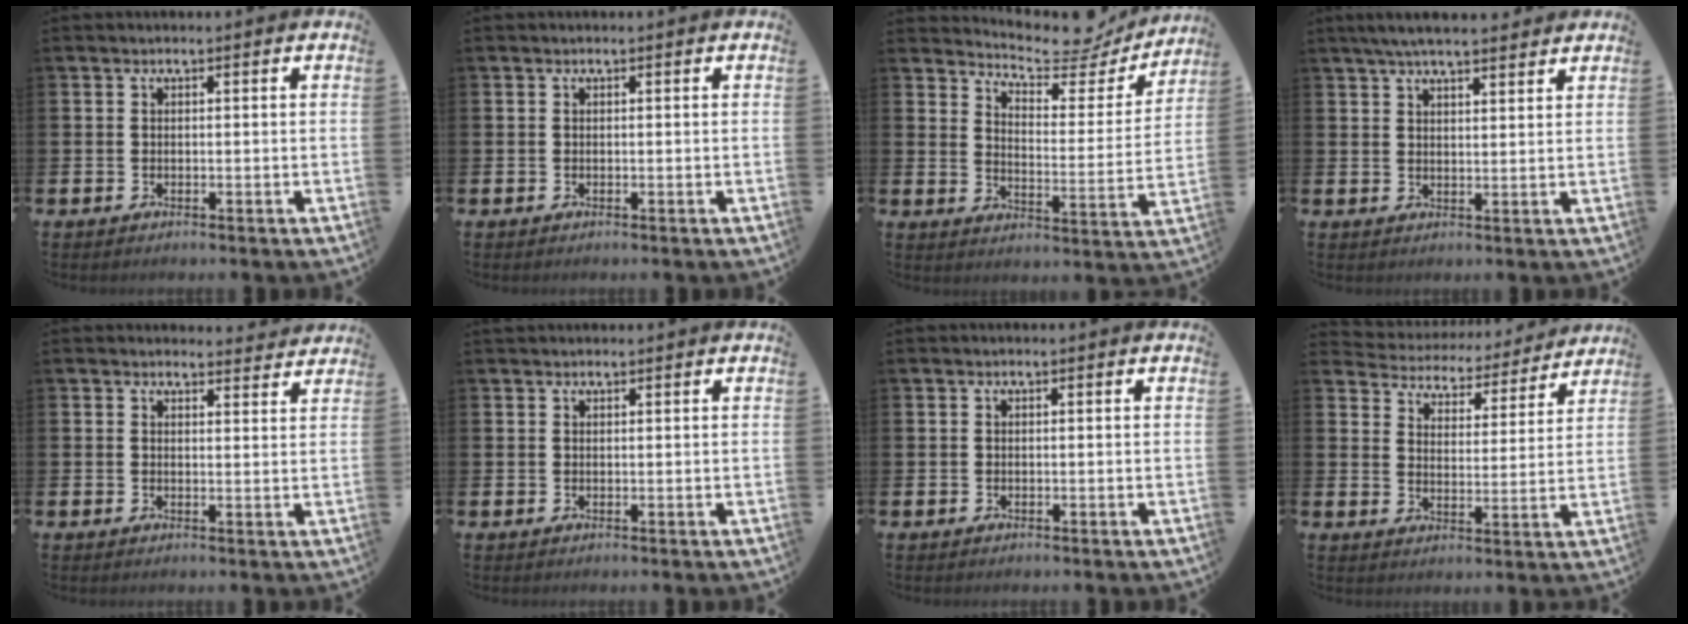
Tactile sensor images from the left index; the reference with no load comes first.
{"total": 0.0}
{"total": 7.2, "force": [6.9, 1.8, 1.4], "torque": [-0.041, -0.060, 0.114]}
{"total": 4.8, "force": [4.4, 0.8, 1.8], "torque": [-0.043, -0.008, 0.080]}
{"total": 2.6, "force": [2.5, 0.6, 0.0], "torque": [0.013, -0.019, 0.041]}
{"total": 0.7, "force": [0.7, 0.2, 0.0], "torque": [0.008, -0.002, 0.010]}
{"total": 0.0}
{"total": 4.3, "force": [4.1, 1.4, -0.1], "torque": [-0.019, -0.043, 0.062]}